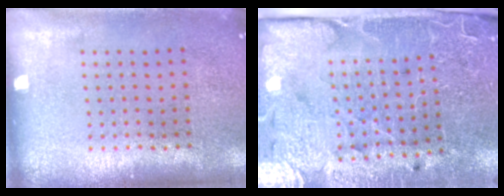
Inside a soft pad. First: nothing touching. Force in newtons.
{"total": 3.5, "press": 3.4, "slide": 0.7}